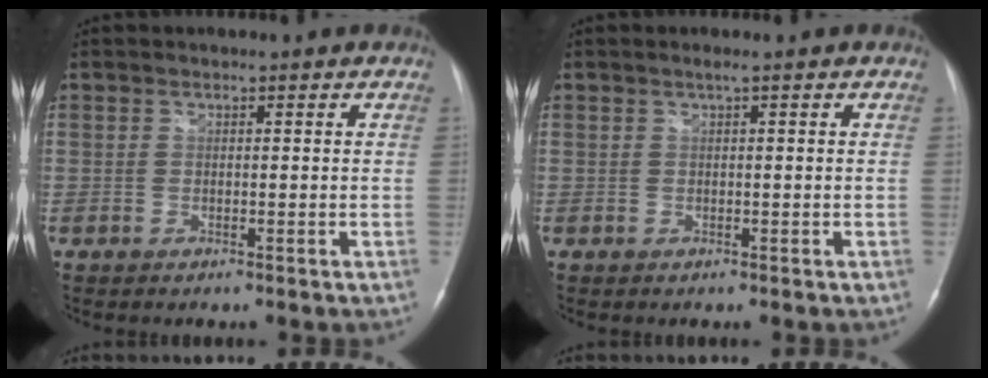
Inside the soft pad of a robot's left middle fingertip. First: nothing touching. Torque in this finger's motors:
{"motor_torque": [-0.13, 0.02, 0.12, 0.02]}